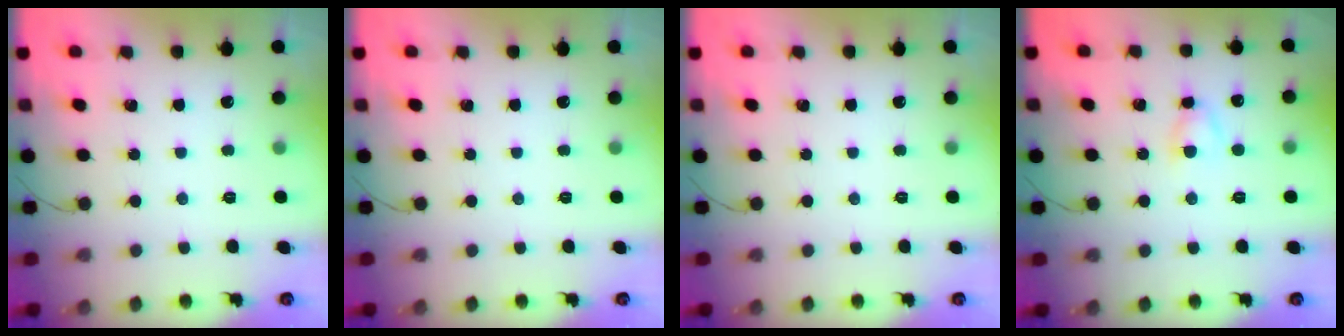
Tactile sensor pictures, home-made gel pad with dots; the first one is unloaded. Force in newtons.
{"total": 0.0}
{"total": 0.0}
{"total": 3.4, "press": 3.3, "slide": 0.7}